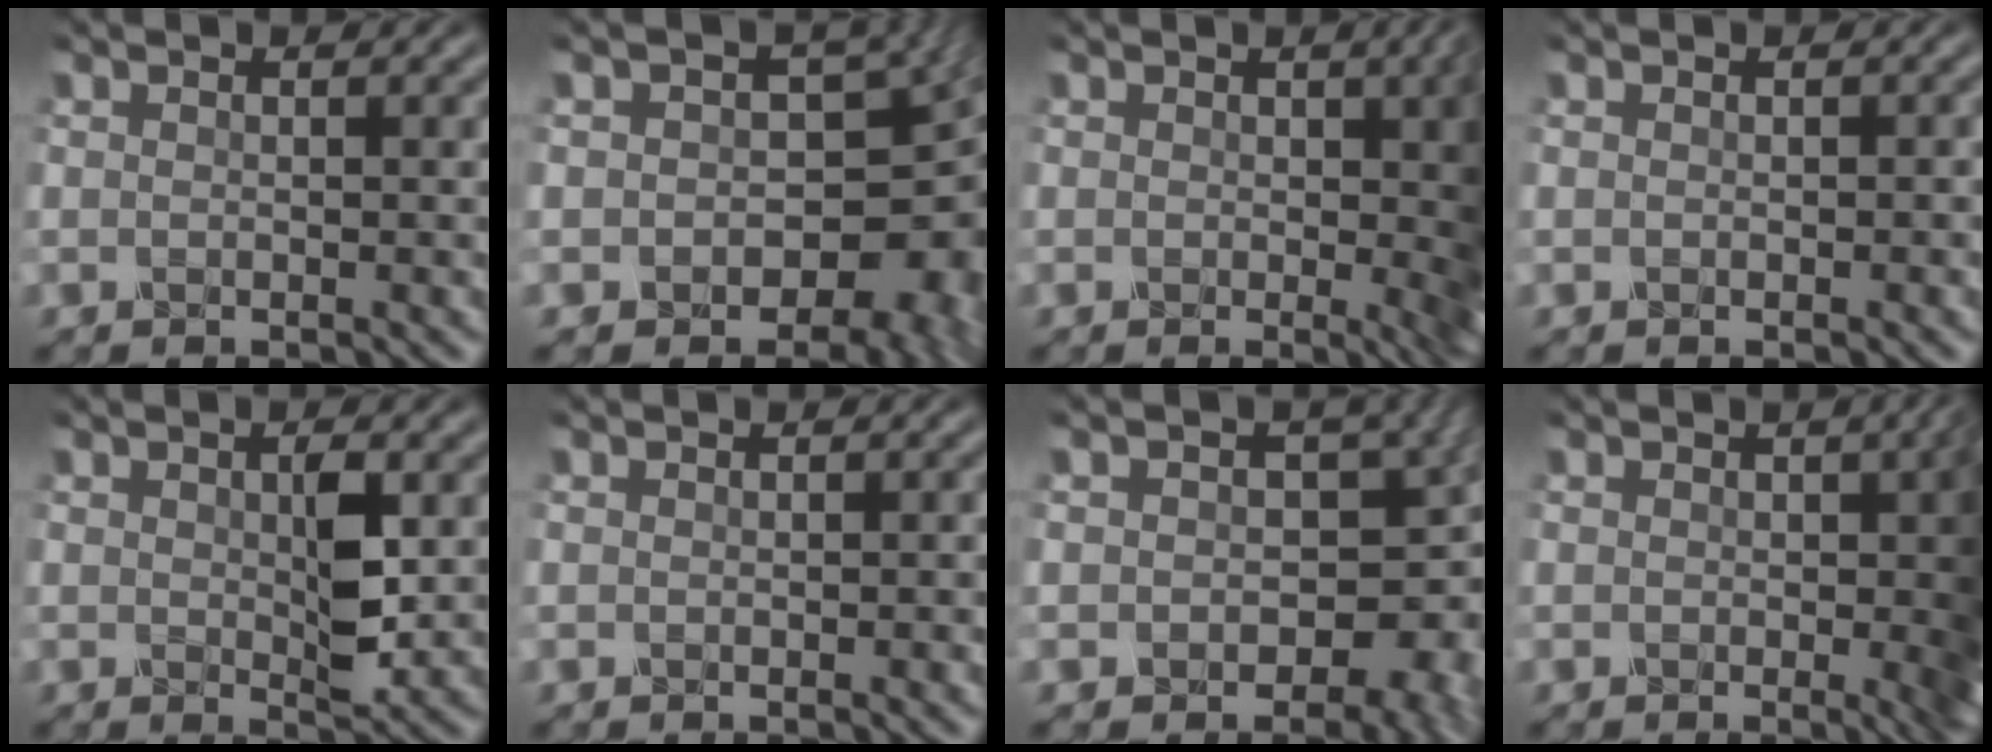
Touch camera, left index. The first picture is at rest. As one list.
[{"total": 10.9, "force": [-0.4, 8.0, 7.4], "torque": [-0.069, -0.021, 0.000]}, {"total": 7.2, "force": [0.1, 2.8, 6.6], "torque": [-0.054, -0.004, 0.003]}, {"total": 0.0}, {"total": 3.2, "force": [0.3, 1.2, 3.0], "torque": [-0.052, -0.006, 0.008]}, {"total": 0.0}, {"total": 9.9, "force": [-0.8, 7.5, 6.4], "torque": [-0.042, -0.010, -0.006]}, {"total": 6.1, "force": [0.1, 1.8, 5.8], "torque": [-0.051, -0.002, 0.003]}]